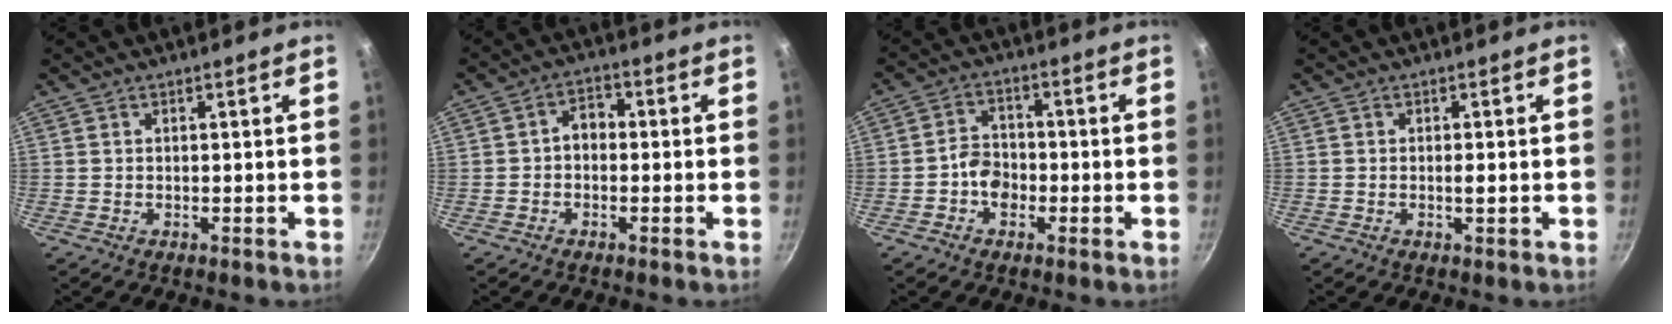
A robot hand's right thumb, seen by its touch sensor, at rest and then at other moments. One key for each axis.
{"total": 3.8, "fx": -0.5, "fy": 2.9, "fz": 2.5, "tx": -0.025, "ty": 0.017, "tz": -0.019}
{"total": 5.1, "fx": -1.7, "fy": 3.9, "fz": 2.8, "tx": -0.026, "ty": 0.022, "tz": -0.037}
{"total": 1.4, "fx": -0.2, "fy": 0.4, "fz": 1.3, "tx": -0.026, "ty": 0.002, "tz": -0.006}